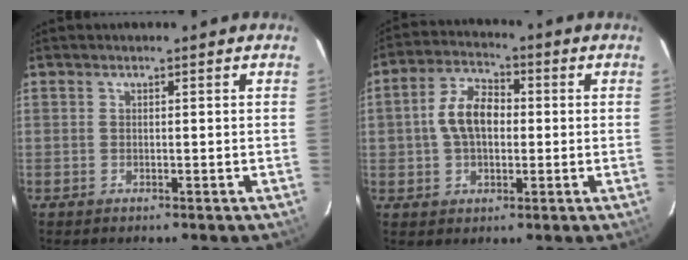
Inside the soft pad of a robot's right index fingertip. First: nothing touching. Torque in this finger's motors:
{"motor_torque": [0.34, -0.03, 0.20, 0.11]}